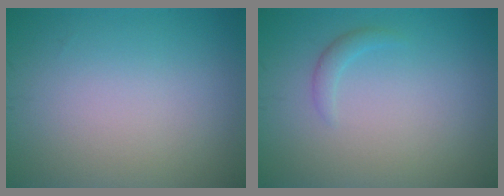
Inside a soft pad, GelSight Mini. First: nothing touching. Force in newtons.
{"total": 1.0, "press": 1.0, "slide": 0.0}